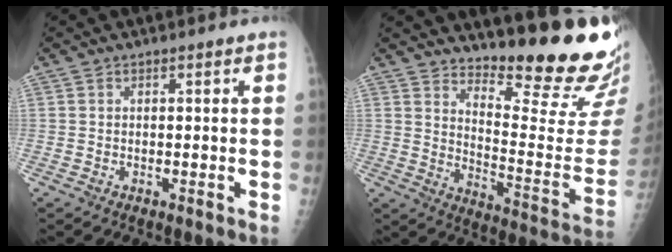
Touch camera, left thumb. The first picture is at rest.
{"total": 20.3, "force": [17.4, 2.9, 9.9], "torque": [-0.112, -0.175, 0.242]}